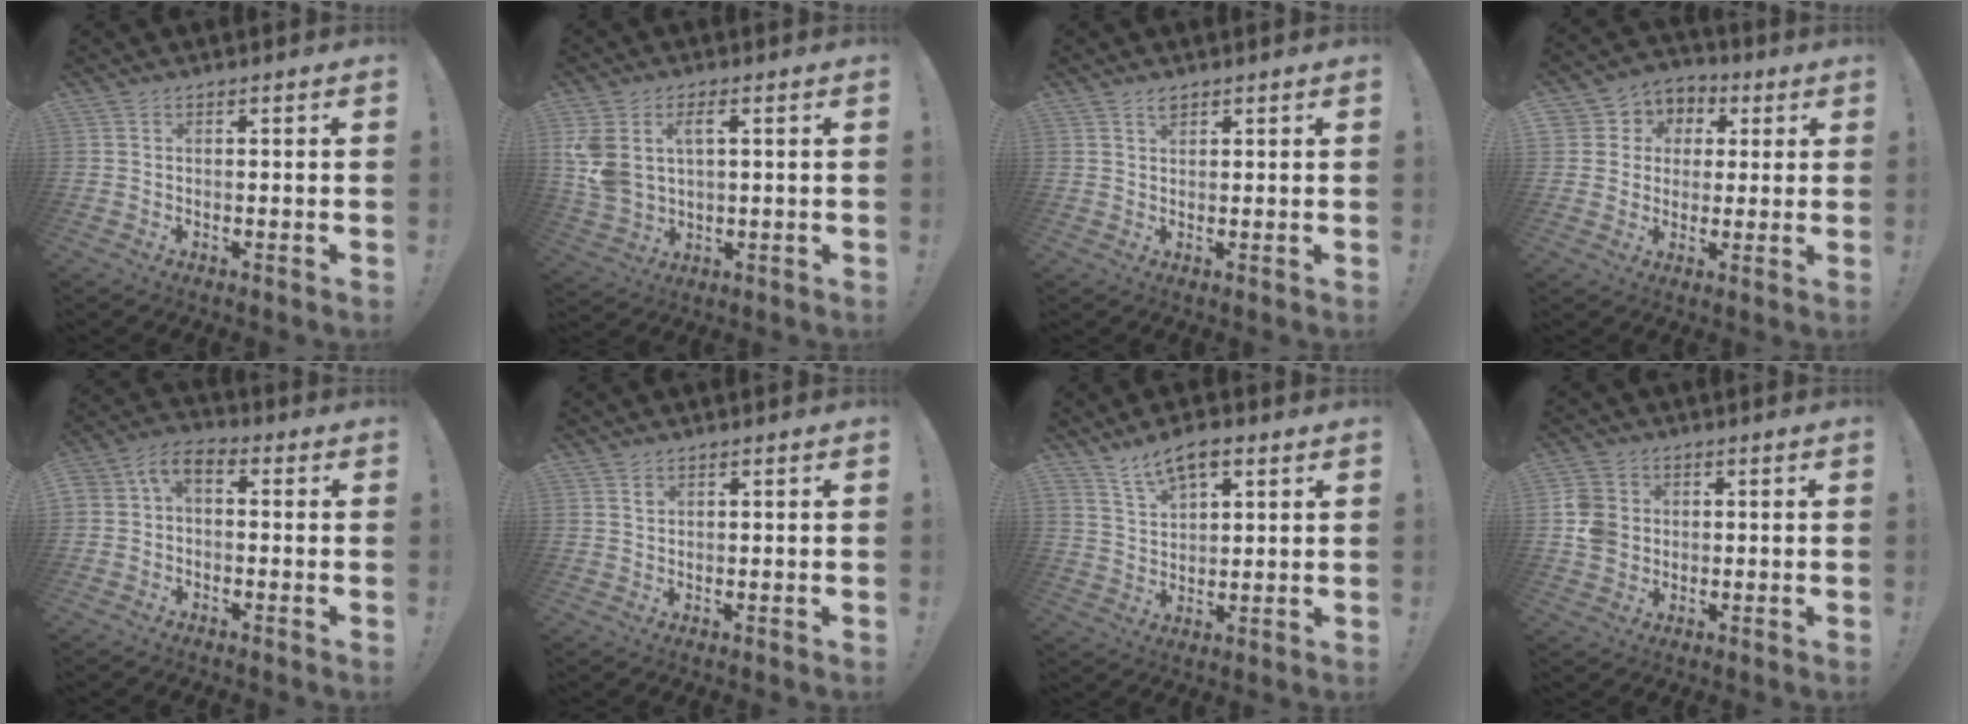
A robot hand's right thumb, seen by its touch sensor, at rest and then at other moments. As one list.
[{"total": 8.3, "force": [3.0, 5.2, 5.7], "torque": [-0.121, -0.008, 0.056]}, {"total": 1.7, "force": [1.3, 0.8, 0.7], "torque": [0.006, -0.011, 0.021]}, {"total": 7.5, "force": [0.3, 7.3, 1.8], "torque": [-0.032, -0.001, 0.011]}, {"total": 4.3, "force": [-0.7, 3.0, 3.1], "torque": [-0.065, 0.006, -0.010]}, {"total": 1.3, "force": [1.0, 0.7, 0.5], "torque": [0.005, -0.008, 0.016]}, {"total": 8.0, "force": [5.1, 4.0, 4.8], "torque": [-0.080, -0.016, 0.094]}, {"total": 7.6, "force": [0.1, 6.8, 3.2], "torque": [-0.065, 0.005, 0.004]}]